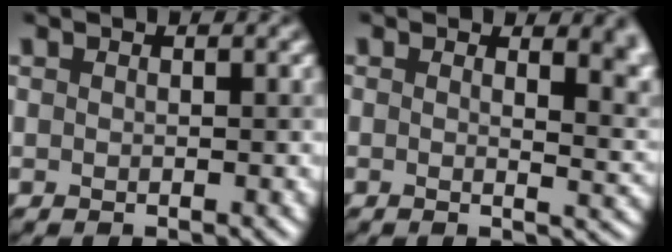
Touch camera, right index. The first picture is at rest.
{"total": 7.1, "force": [2.3, 3.3, 5.8], "torque": [-0.010, 0.009, 0.014]}